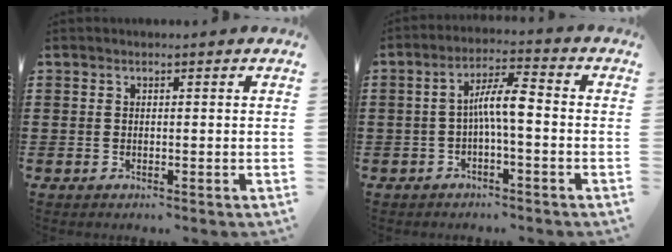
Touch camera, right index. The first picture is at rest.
{"total": 6.4, "force": [-0.7, 1.5, 6.2], "torque": [-0.121, 0.009, -0.018]}